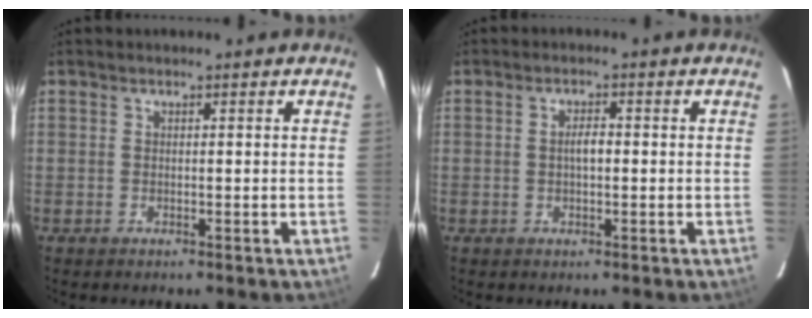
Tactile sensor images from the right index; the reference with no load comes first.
{"total": 2.2, "force": [-0.1, 0.9, 2.0], "torque": [-0.037, 0.006, -0.002]}